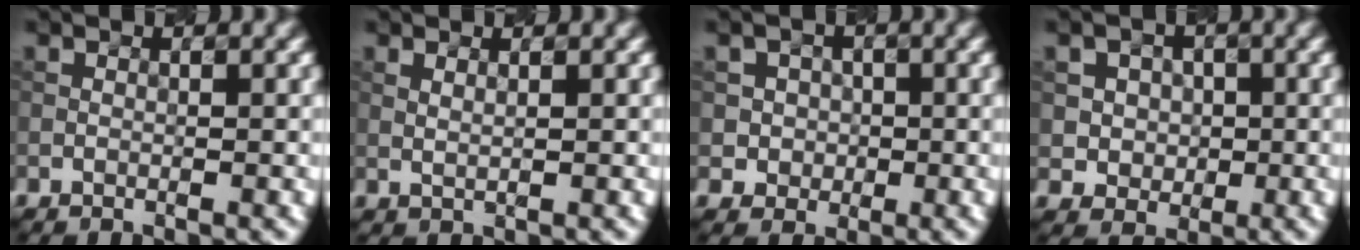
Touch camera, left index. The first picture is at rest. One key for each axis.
{"total": 0.8, "fx": 0.5, "fy": 0.1, "fz": 0.6, "tx": -0.012, "ty": 0.000, "tz": 0.008}
{"total": 2.6, "fx": 0.2, "fy": 2.5, "fz": 0.4, "tx": 0.011, "ty": 0.005, "tz": 0.001}
{"total": 3.8, "fx": 0.9, "fy": 3.4, "fz": 1.3, "tx": -0.012, "ty": 0.007, "tz": 0.012}